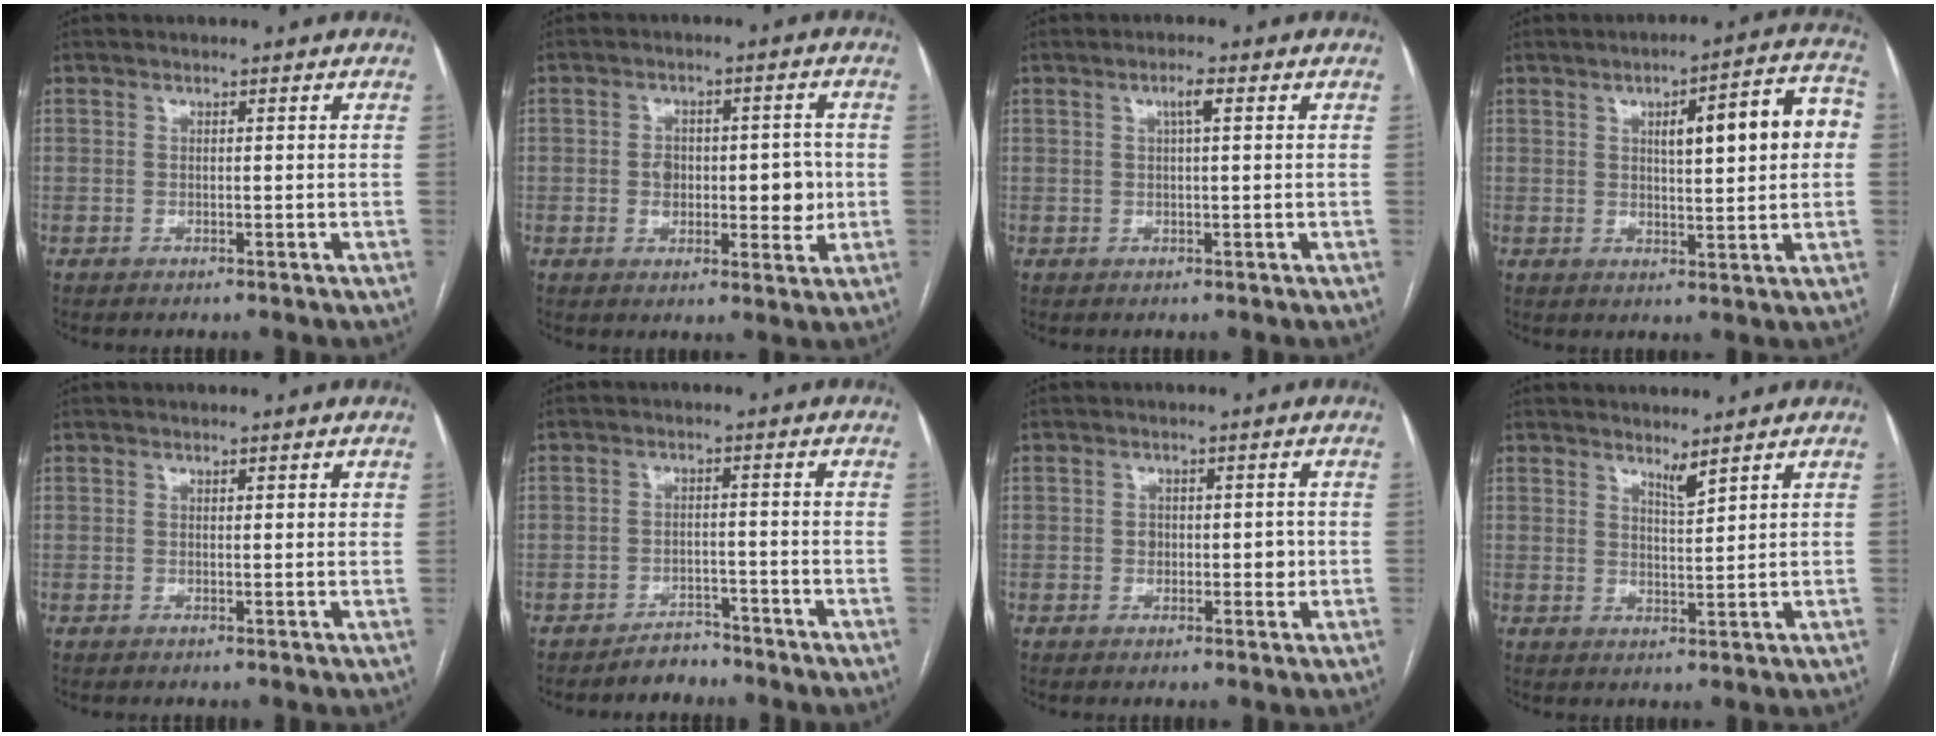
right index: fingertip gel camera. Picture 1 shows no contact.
{"total": 7.4, "force": [-0.4, 4.3, 6.0], "torque": [-0.071, 0.013, 0.002]}
{"total": 2.1, "force": [0.7, 0.1, 2.0], "torque": [-0.038, 0.003, 0.011]}
{"total": 11.5, "force": [2.1, 2.3, 11.1], "torque": [-0.149, 0.031, 0.027]}
{"total": 1.1, "force": [0.6, 0.3, 0.8], "torque": [-0.016, 0.001, 0.005]}
{"total": 3.2, "force": [-2.9, 1.3, 0.1], "torque": [-0.002, 0.003, -0.045]}
{"total": 2.8, "force": [-0.1, 1.9, 2.0], "torque": [-0.025, 0.004, 0.002]}
{"total": 2.9, "force": [2.0, -0.3, 2.1], "torque": [-0.042, -0.010, 0.037]}